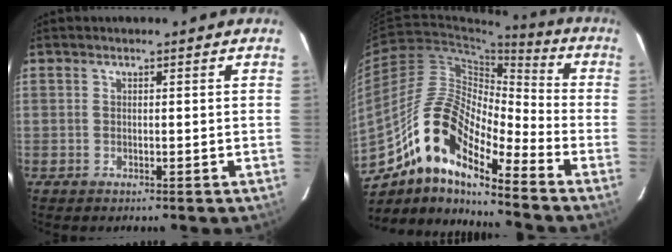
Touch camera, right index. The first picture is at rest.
{"total": 13.8, "force": [-9.0, 3.7, 9.9], "torque": [-0.188, 0.030, -0.156]}